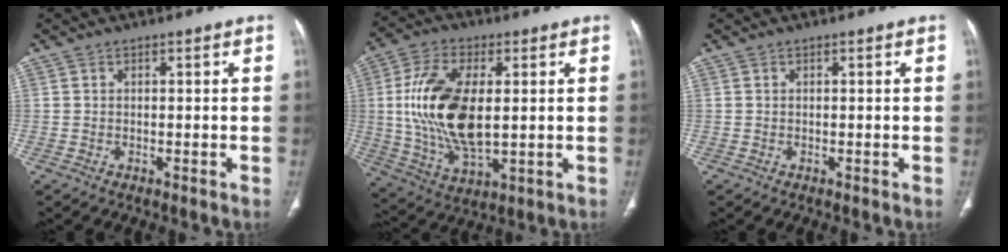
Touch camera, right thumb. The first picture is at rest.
{"total": 17.0, "force": [1.4, 8.6, 14.6], "torque": [-0.287, -0.012, 0.032]}
{"total": 0.0}